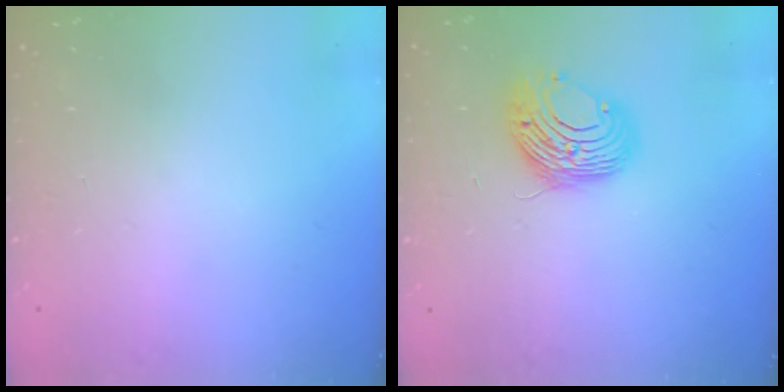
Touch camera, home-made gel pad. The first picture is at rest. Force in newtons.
{"total": 9.5, "press": 9.5, "slide": 0.1}